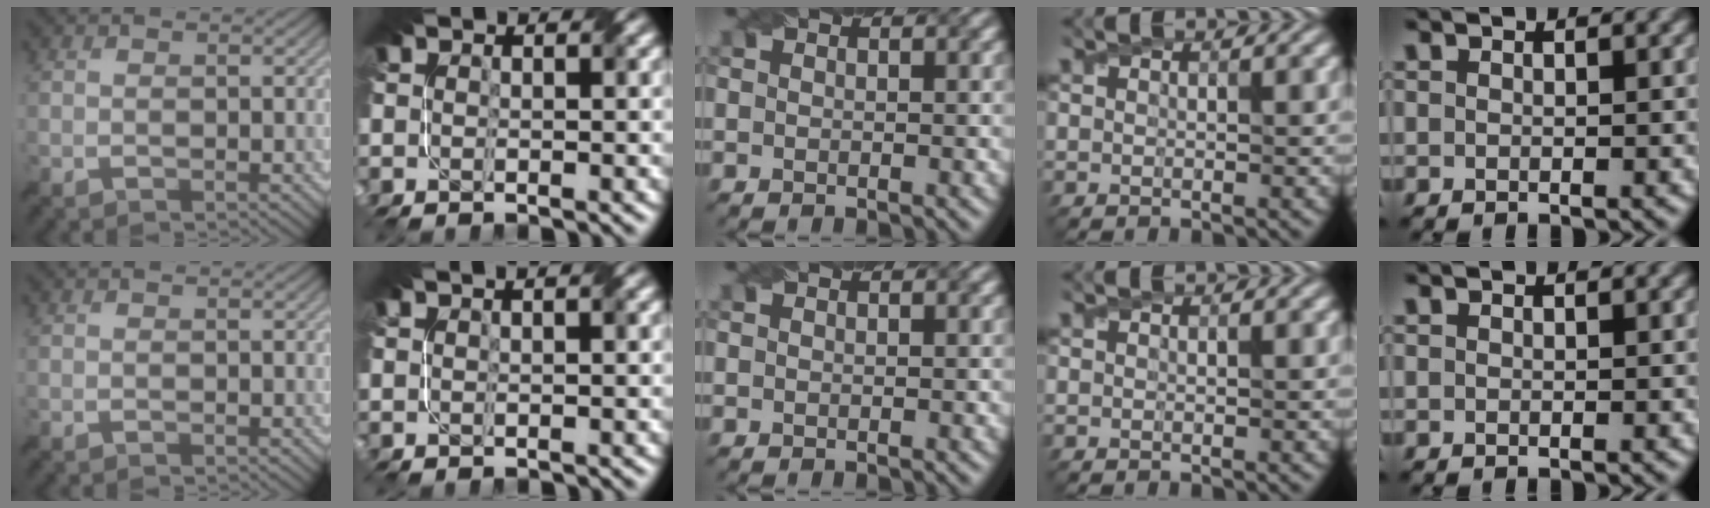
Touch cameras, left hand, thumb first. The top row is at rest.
{"index": {"total": 2.2, "force": [1.5, 0.9, 1.4], "torque": [-0.012, 0.006, 0.007]}}